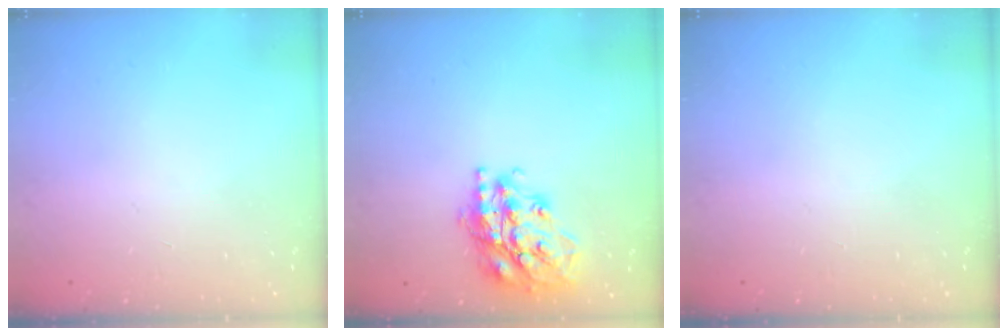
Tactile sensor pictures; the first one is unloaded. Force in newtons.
{"total": 20.3, "press": 20.3, "slide": 1.6}
{"total": 0.0}